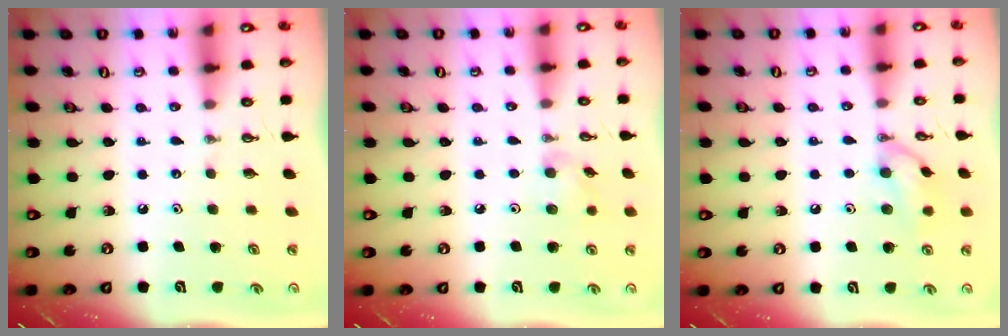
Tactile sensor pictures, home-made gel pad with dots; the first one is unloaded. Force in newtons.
{"total": 6.1, "press": 6.0, "slide": 1.0}
{"total": 10.3, "press": 10.2, "slide": 1.5}